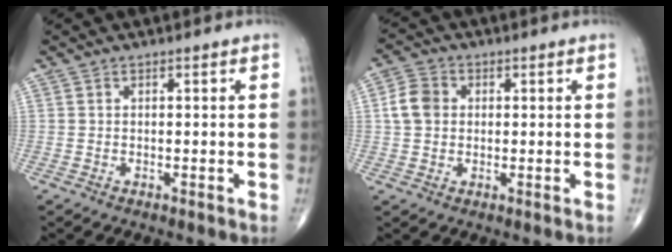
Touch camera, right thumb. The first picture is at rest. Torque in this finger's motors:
{"motor_torque": [-0.22, 0.31, 0.24, 0.07, 0.12]}